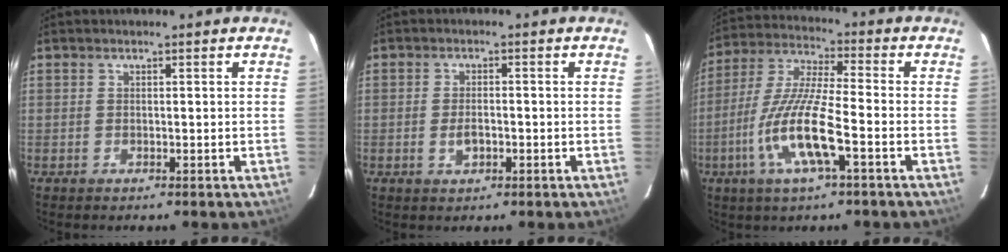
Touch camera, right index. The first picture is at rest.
{"total": 2.9, "force": [-0.9, 1.5, 2.3], "torque": [-0.042, -0.001, -0.015]}
{"total": 13.4, "force": [-5.0, 1.8, 12.4], "torque": [-0.258, -0.009, -0.100]}